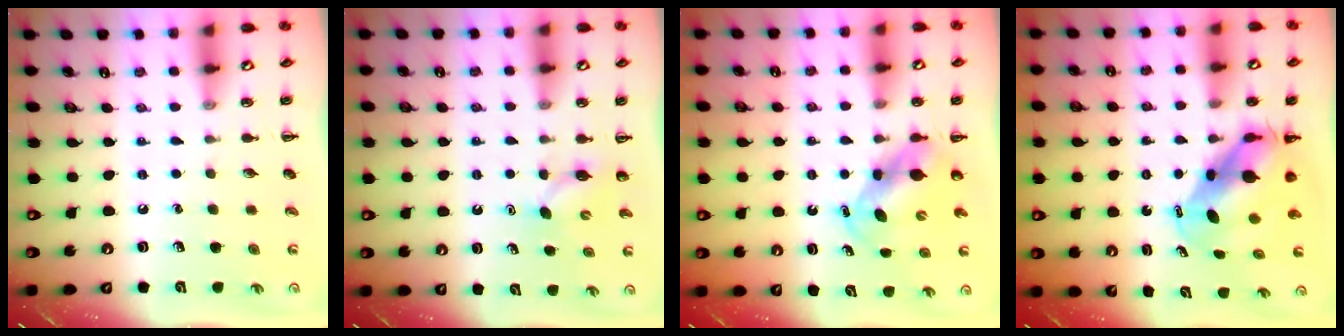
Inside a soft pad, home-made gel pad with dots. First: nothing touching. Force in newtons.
{"total": 3.7, "press": 3.6, "slide": 0.9}
{"total": 5.6, "press": 5.5, "slide": 0.9}
{"total": 7.3, "press": 7.0, "slide": 2.1}